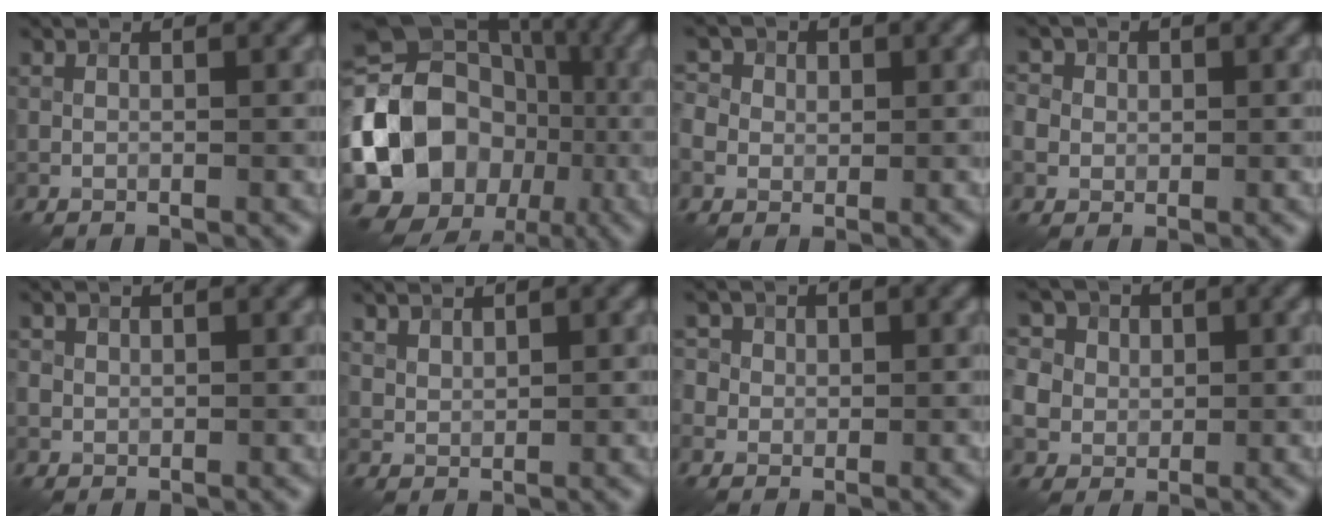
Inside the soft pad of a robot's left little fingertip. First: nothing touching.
{"total": 15.1, "force": [-3.7, 12.4, 7.8], "torque": [-0.150, 0.015, -0.077]}
{"total": 5.2, "force": [1.0, 4.7, 2.0], "torque": [-0.035, 0.033, -0.005]}
{"total": 4.7, "force": [0.6, 4.3, 1.8], "torque": [-0.034, 0.027, -0.011]}
{"total": 1.4, "force": [0.3, 1.2, 0.6], "torque": [-0.011, 0.000, 0.007]}
{"total": 1.9, "force": [1.6, 0.9, 0.5], "torque": [-0.017, -0.005, 0.045]}
{"total": 4.1, "force": [1.4, 3.6, 1.4], "torque": [-0.015, 0.023, 0.007]}
{"total": 10.2, "force": [3.1, 8.6, 4.4], "torque": [-0.099, 0.026, 0.031]}